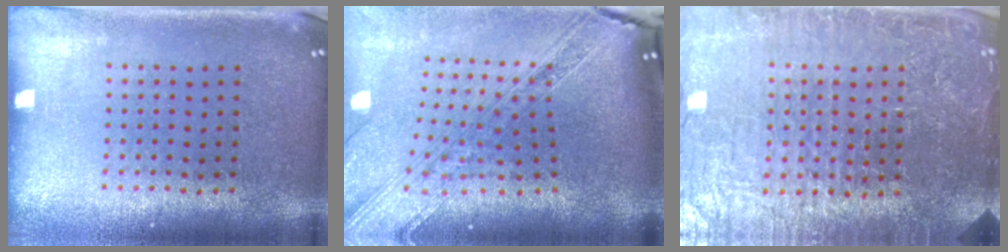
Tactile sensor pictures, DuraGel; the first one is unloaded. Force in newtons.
{"total": 3.4, "press": 2.6, "slide": 2.3}
{"total": 5.0, "press": 4.6, "slide": 1.9}